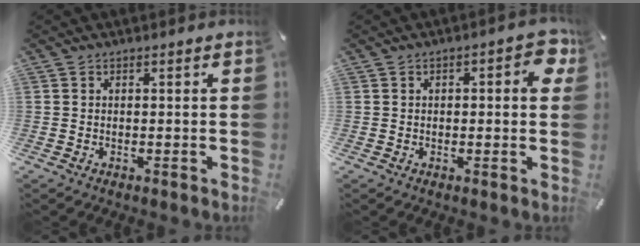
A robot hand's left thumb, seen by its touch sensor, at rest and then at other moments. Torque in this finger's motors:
{"motor_torque": [0.08, 0.07, 0.09, 0.10, -0.02]}